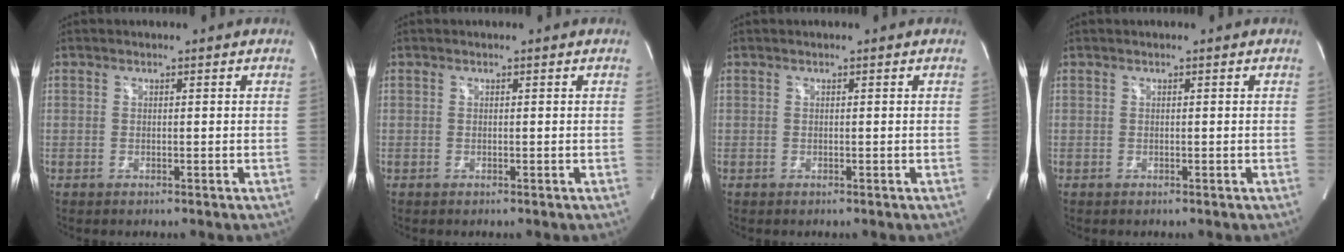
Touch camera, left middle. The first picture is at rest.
{"total": 0.0}
{"total": 0.0}
{"total": 0.0}